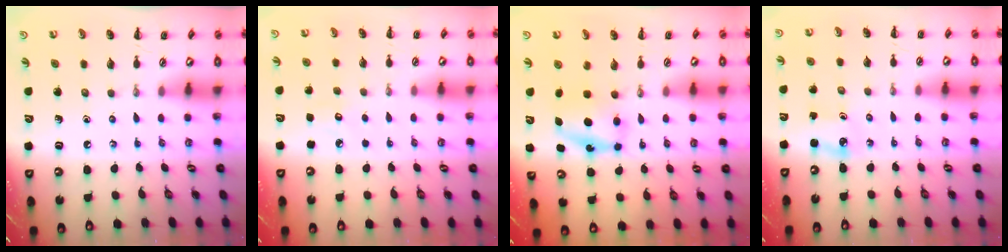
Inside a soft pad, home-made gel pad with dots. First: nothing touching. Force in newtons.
{"total": 4.3, "press": 4.2, "slide": 1.3}
{"total": 5.2, "press": 5.2, "slide": 0.8}
{"total": 2.6, "press": 2.6, "slide": 0.4}